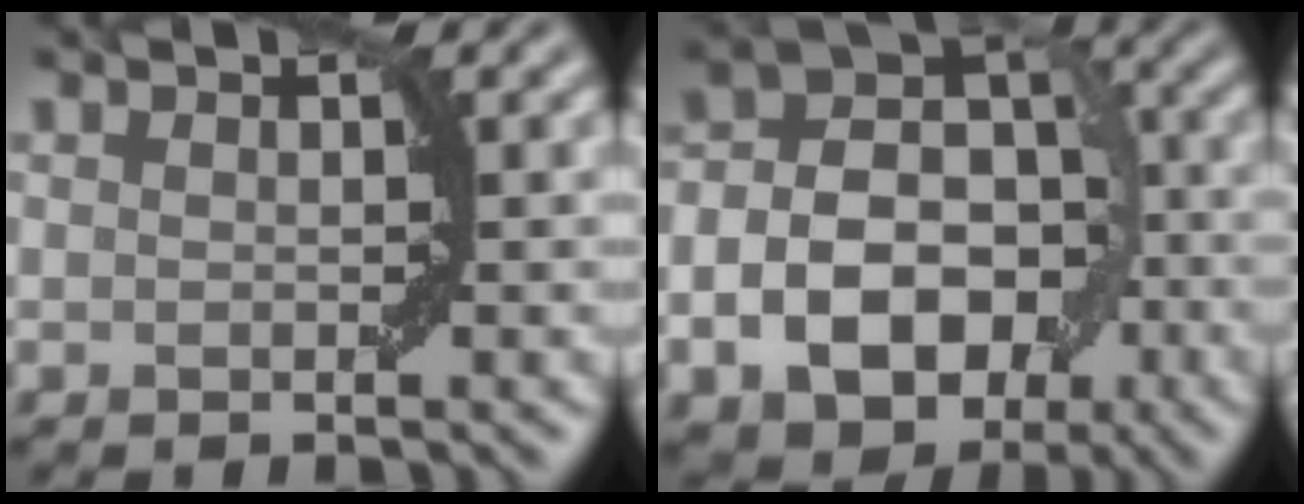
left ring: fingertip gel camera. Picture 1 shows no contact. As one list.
[{"total": 10.9, "force": [-3.4, 7.8, 6.8], "torque": [-0.102, -0.004, -0.059]}]